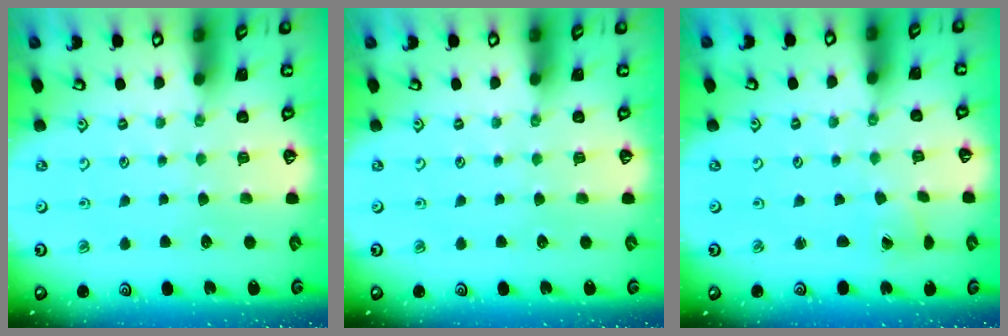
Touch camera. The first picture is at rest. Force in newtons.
{"total": 0.0}
{"total": 0.8, "press": 0.8, "slide": 0.1}